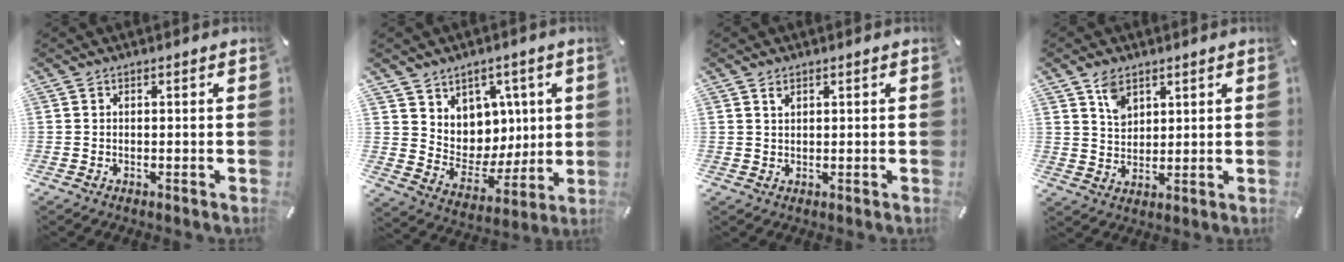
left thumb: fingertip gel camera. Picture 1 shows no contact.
{"total": 9.1, "force": [4.1, 8.1, 0.5], "torque": [-0.016, -0.061, 0.087]}
{"total": 1.3, "force": [0.9, 0.6, 0.8], "torque": [-0.008, -0.003, 0.015]}
{"total": 5.7, "force": [3.4, 4.0, 2.2], "torque": [-0.031, -0.008, 0.061]}